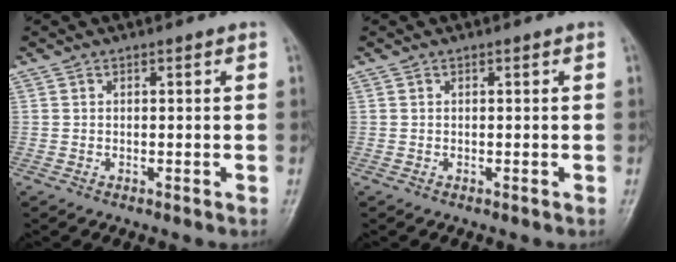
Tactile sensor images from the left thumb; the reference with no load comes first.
{"total": 0.0}